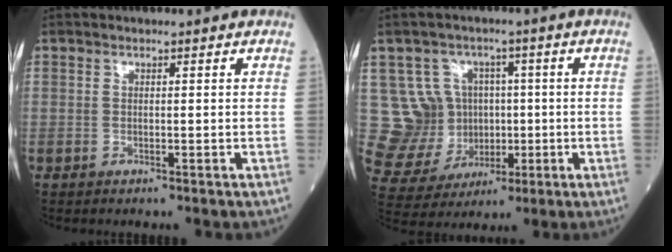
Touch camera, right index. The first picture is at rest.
{"total": 10.3, "force": [1.1, 9.9, 2.7], "torque": [-0.061, 0.036, 0.044]}